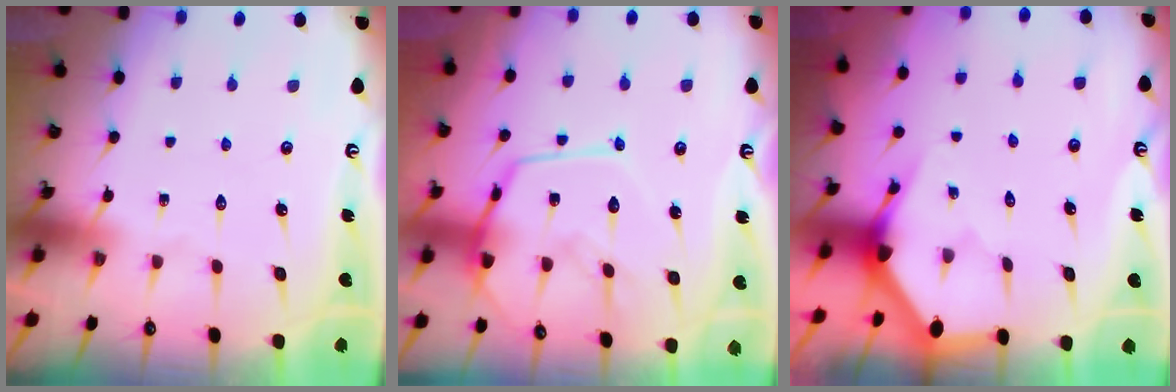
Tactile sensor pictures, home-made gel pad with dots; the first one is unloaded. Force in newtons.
{"total": 14.3, "press": 14.3, "slide": 1.1}
{"total": 3.5, "press": 3.5, "slide": 0.2}